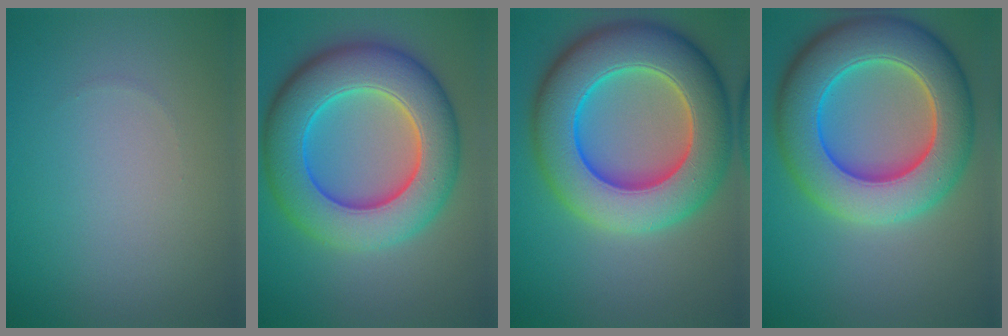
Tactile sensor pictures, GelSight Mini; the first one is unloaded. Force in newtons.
{"total": 11.3, "press": 11.3, "slide": 0.4}
{"total": 13.3, "press": 13.1, "slide": 2.1}
{"total": 11.9, "press": 11.9, "slide": 0.3}